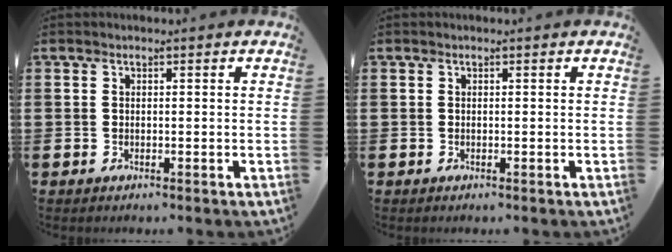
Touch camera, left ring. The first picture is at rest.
{"total": 0.0}